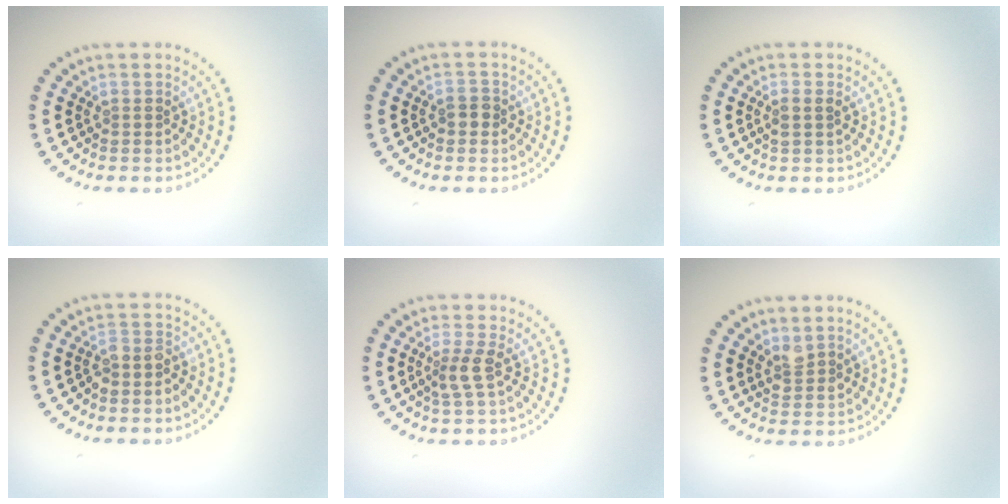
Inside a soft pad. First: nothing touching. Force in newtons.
{"total": 1.2, "press": 1.2, "slide": 0.3}
{"total": 1.2, "press": 1.1, "slide": 0.5}
{"total": 1.7, "press": 1.5, "slide": 0.8}
{"total": 2.0, "press": 1.6, "slide": 1.3}
{"total": 1.6, "press": 1.4, "slide": 0.8}